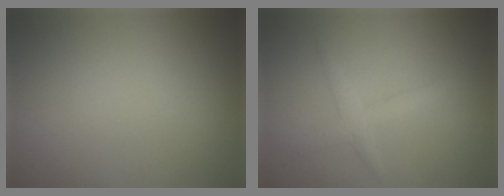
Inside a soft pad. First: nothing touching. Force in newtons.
{"total": 1.8, "press": 1.8, "slide": 0.0}